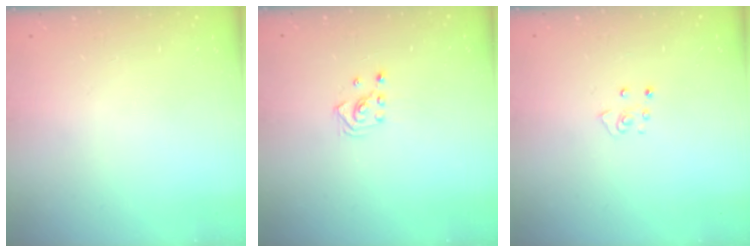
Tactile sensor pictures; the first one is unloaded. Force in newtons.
{"total": 2.6, "press": 2.6, "slide": 0.3}
{"total": 4.2, "press": 4.1, "slide": 0.5}